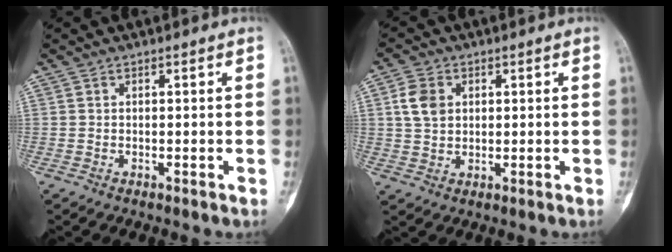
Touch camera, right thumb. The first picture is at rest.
{"total": 5.8, "force": [1.6, 4.3, 3.5], "torque": [-0.061, -0.001, 0.029]}